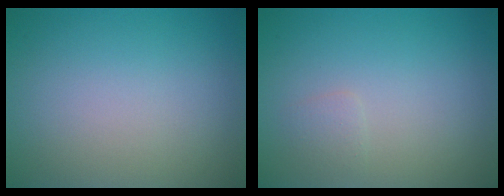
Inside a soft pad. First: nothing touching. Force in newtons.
{"total": 0.8, "press": 0.8, "slide": 0.1}